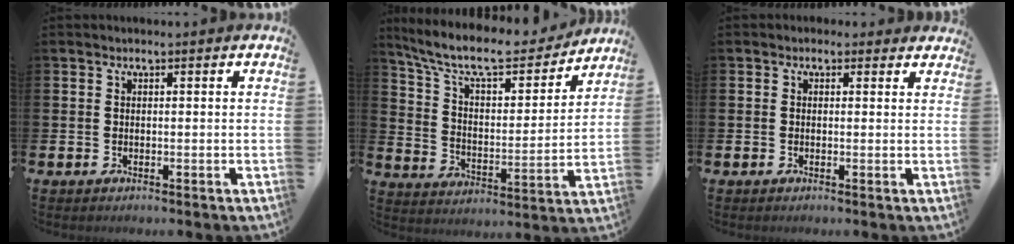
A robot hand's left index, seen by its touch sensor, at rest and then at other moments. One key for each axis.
{"total": 10.4, "fx": 9.2, "fy": 2.8, "fz": 4.1, "tx": -0.119, "ty": -0.058, "tz": 0.156}
{"total": 0.8, "fx": 0.4, "fy": 0.7, "fz": 0.2, "tx": -0.003, "ty": 0.009, "tz": 0.006}